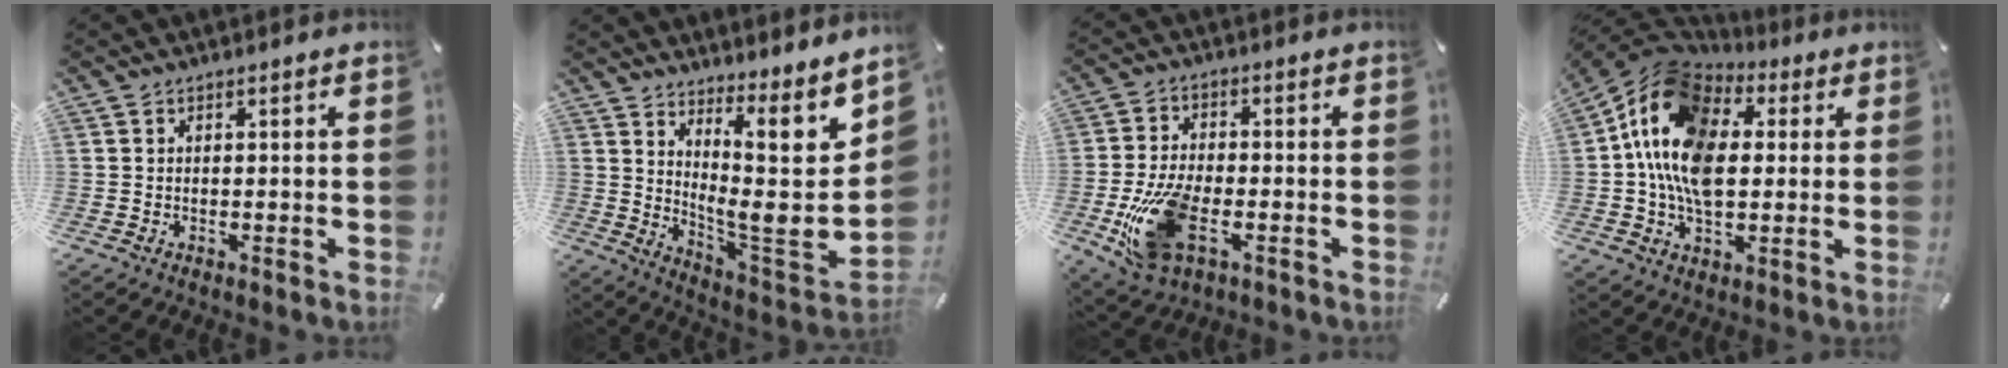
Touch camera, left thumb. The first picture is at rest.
{"total": 14.0, "force": [6.8, 3.4, 11.7], "torque": [-0.157, -0.102, 0.101]}
{"total": 14.6, "force": [-4.5, 8.0, 11.3], "torque": [-0.246, -0.003, -0.074]}
{"total": 18.3, "force": [1.3, 13.2, 12.6], "torque": [-0.271, 0.007, 0.017]}